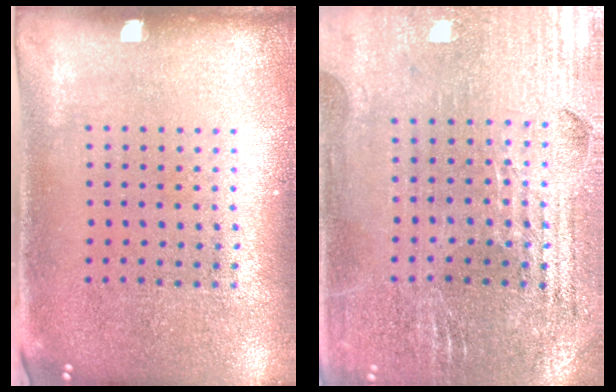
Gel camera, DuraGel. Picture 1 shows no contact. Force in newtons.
{"total": 2.8, "press": 2.8, "slide": 0.4}